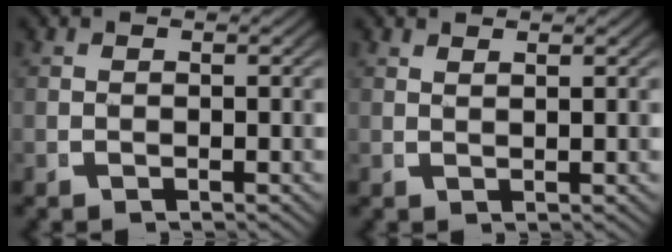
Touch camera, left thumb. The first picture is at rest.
{"total": 1.1, "force": [1.1, -0.1, 0.2], "torque": [-0.004, 0.001, 0.025]}